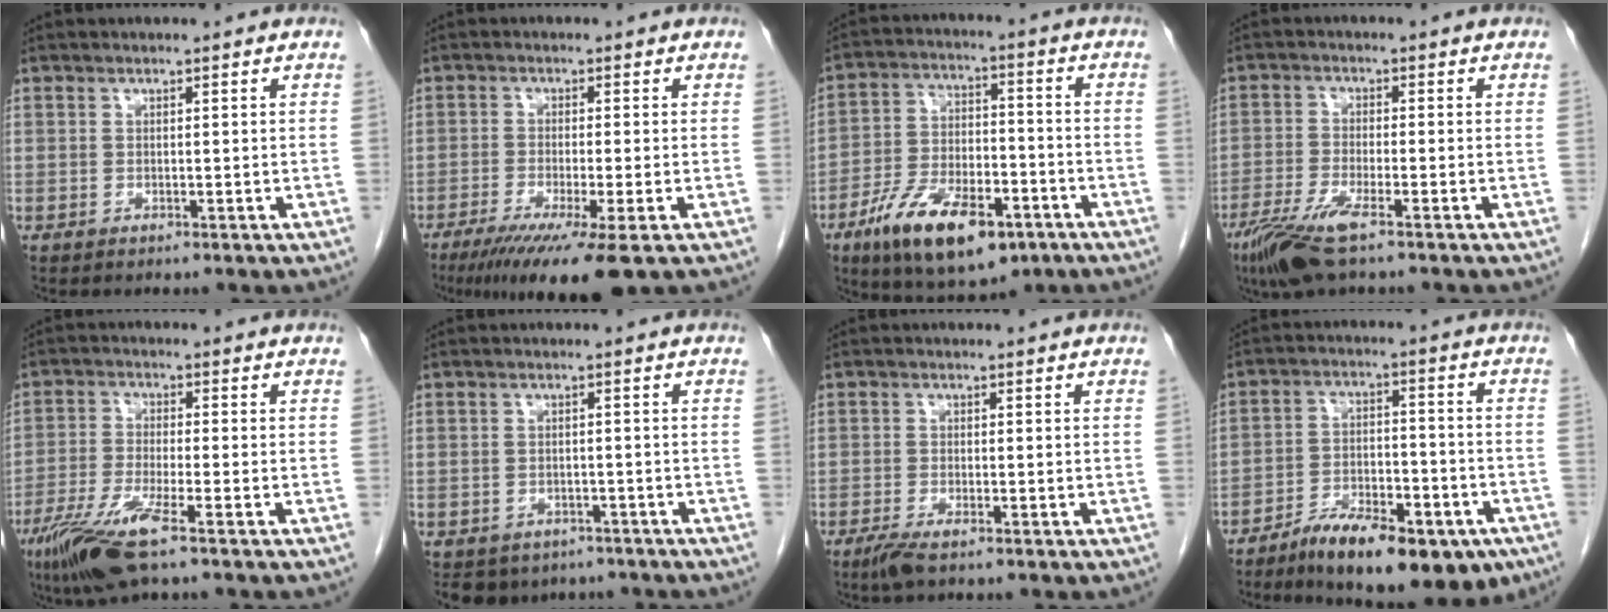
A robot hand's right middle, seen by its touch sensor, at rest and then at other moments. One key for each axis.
{"total": 10.2, "fx": -6.4, "fy": -0.1, "fz": 7.9, "tx": -0.121, "ty": -0.028, "tz": -0.101}
{"total": 15.2, "fx": -8.3, "fy": 6.2, "fz": 11.1, "tx": -0.195, "ty": -0.008, "tz": -0.135}
{"total": 7.1, "fx": -4.7, "fy": 0.8, "fz": 5.3, "tx": -0.111, "ty": -0.017, "tz": -0.089}
{"total": 8.6, "fx": -5.3, "fy": 0.5, "fz": 6.8, "tx": -0.142, "ty": -0.022, "tz": -0.101}
{"total": 7.3, "fx": -5.6, "fy": 4.5, "fz": 1.2, "tx": -0.011, "ty": 0.003, "tz": -0.068}
{"total": 2.7, "fx": -1.9, "fy": 0.4, "fz": 1.9, "tx": -0.043, "ty": -0.006, "tz": -0.039}
{"total": 16.8, "fx": -11.1, "fy": 6.2, "fz": 10.9, "tx": -0.134, "ty": 0.012, "tz": -0.173}